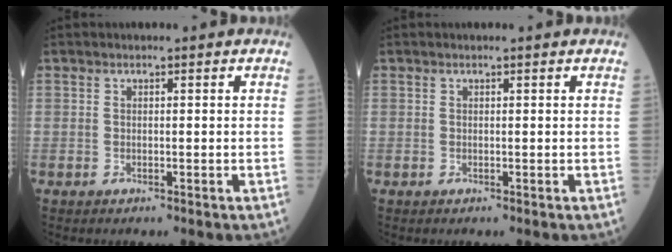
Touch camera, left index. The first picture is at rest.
{"total": 0.7, "force": [0.7, -0.1, 0.2], "torque": [-0.009, 0.000, 0.009]}